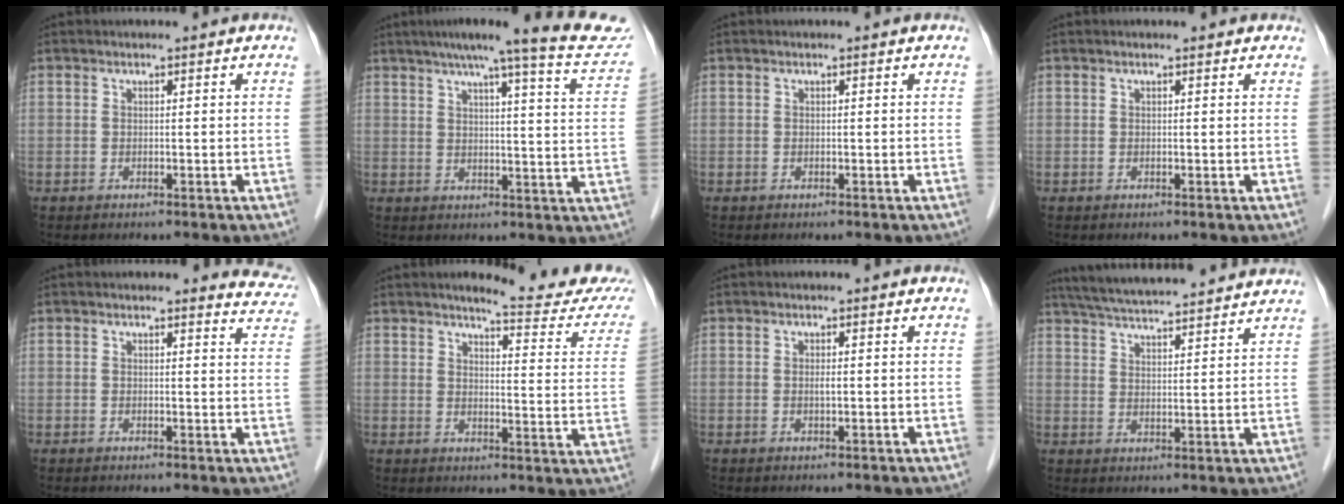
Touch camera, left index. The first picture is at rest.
{"total": 17.8, "force": [15.3, 0.8, 9.1], "torque": [-0.118, -0.013, 0.173]}
{"total": 0.0}
{"total": 0.9, "force": [0.8, 0.3, 0.4], "torque": [-0.011, 0.009, 0.007]}
{"total": 5.6, "force": [5.4, 1.3, 0.5], "torque": [0.015, -0.025, 0.027]}
{"total": 14.0, "force": [13.0, 0.4, 5.2], "torque": [-0.057, -0.061, 0.136]}
{"total": 0.8, "force": [0.0, 0.1, 0.8], "torque": [-0.016, -0.001, 0.000]}
{"total": 16.9, "force": [15.4, 1.1, 6.8], "torque": [-0.120, 0.040, 0.221]}